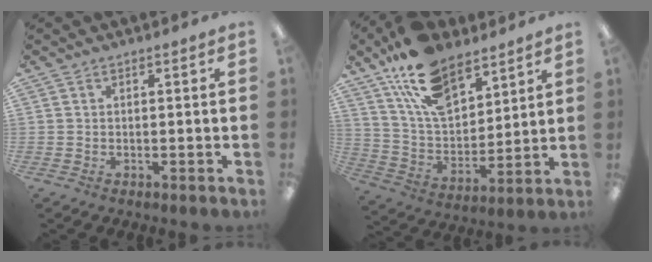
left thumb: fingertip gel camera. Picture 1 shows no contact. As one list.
[{"total": 17.7, "force": [12.1, 9.0, 9.3], "torque": [-0.182, -0.053, 0.224]}]